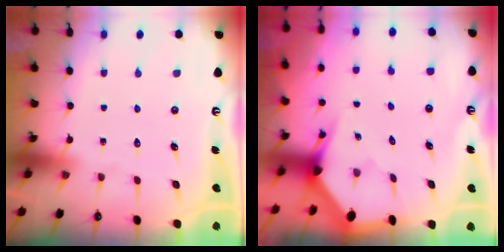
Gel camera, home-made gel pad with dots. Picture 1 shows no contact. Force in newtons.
{"total": 3.1, "press": 3.1, "slide": 0.2}